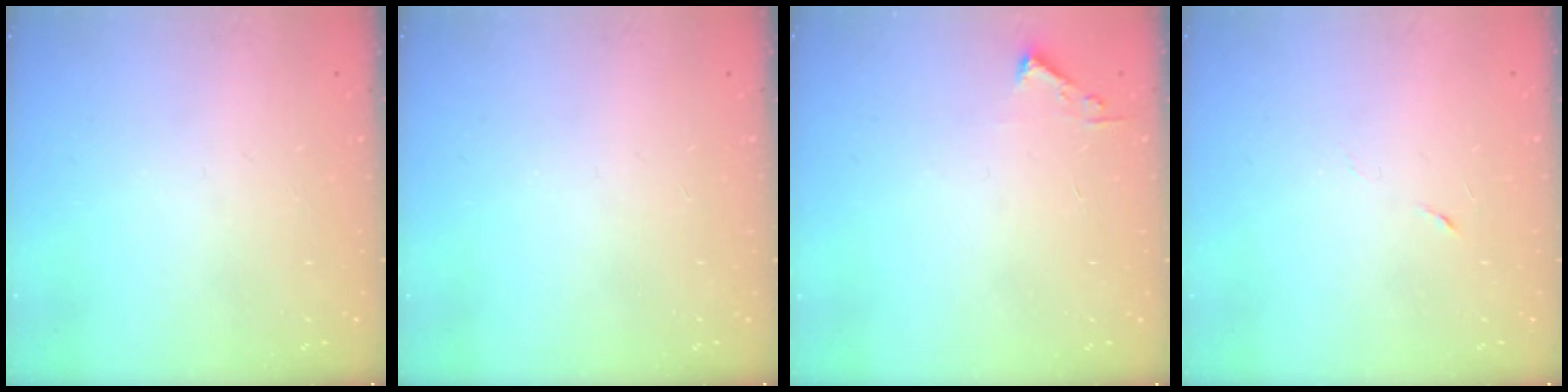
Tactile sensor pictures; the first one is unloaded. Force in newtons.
{"total": 0.0}
{"total": 2.4, "press": 2.4, "slide": 0.3}
{"total": 2.9, "press": 2.7, "slide": 1.0}